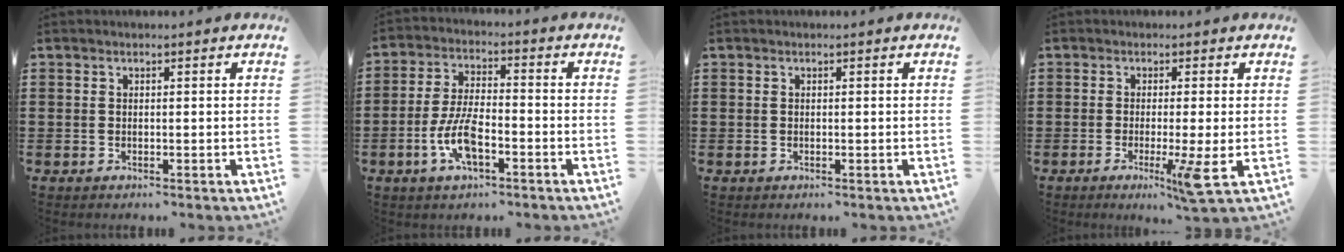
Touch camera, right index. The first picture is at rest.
{"total": 7.9, "force": [-2.9, 3.1, 6.7], "torque": [-0.151, -0.005, -0.059]}
{"total": 0.0}
{"total": 5.8, "force": [-1.9, -0.6, 5.5], "torque": [-0.096, -0.025, -0.029]}